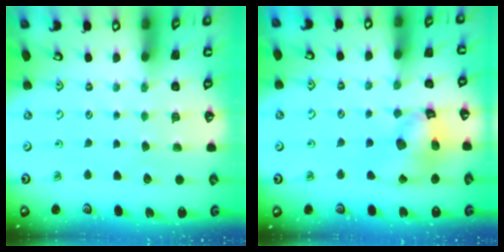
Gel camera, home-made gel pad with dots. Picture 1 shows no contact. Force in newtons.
{"total": 14.1, "press": 13.9, "slide": 2.0}